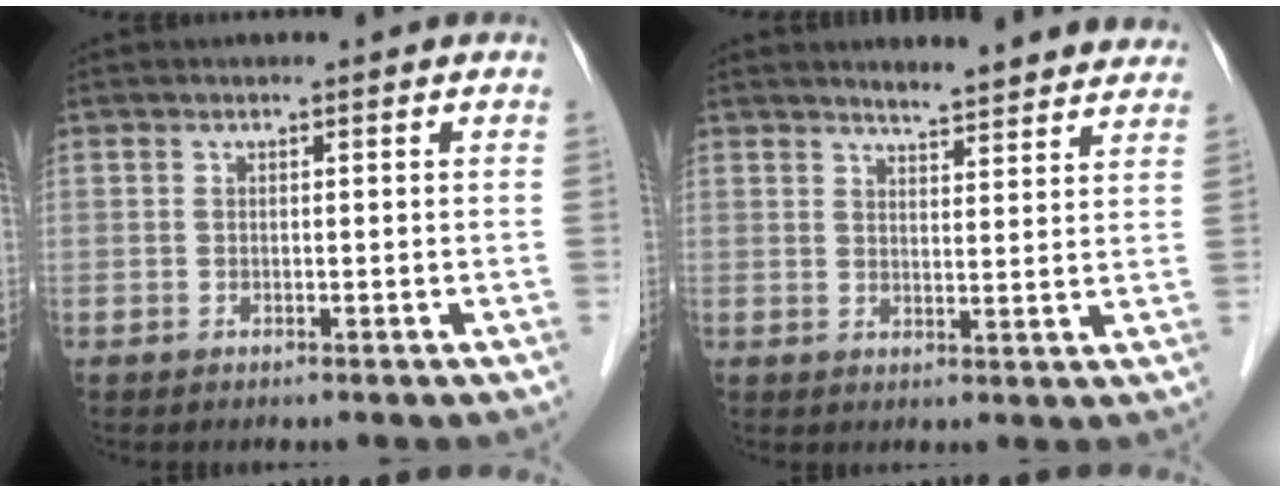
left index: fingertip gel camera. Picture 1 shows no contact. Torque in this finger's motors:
{"motor_torque": [-0.46, -0.33, -0.16, 0.01]}